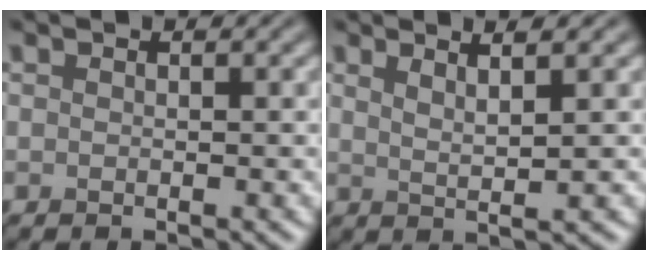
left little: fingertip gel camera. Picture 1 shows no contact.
{"total": 3.1, "force": [1.9, 0.6, 2.4], "torque": [-0.037, 0.006, 0.024]}